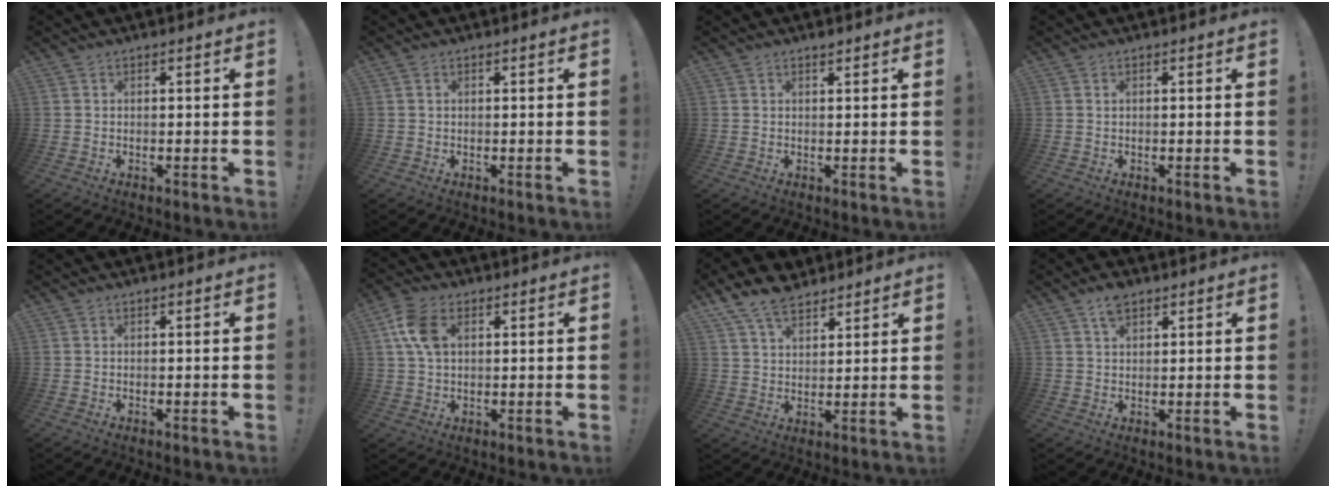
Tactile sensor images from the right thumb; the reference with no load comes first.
{"total": 0.5, "force": [0.2, 0.3, 0.4], "torque": [-0.012, 0.004, 0.005]}
{"total": 0.9, "force": [0.9, 0.2, 0.2], "torque": [0.011, -0.006, 0.013]}
{"total": 0.5, "force": [0.3, 0.2, 0.4], "torque": [-0.014, 0.005, 0.006]}
{"total": 0.0}
{"total": 9.3, "force": [2.6, 6.0, 6.6], "torque": [-0.141, 0.007, 0.051]}
{"total": 9.7, "force": [7.2, 5.1, 4.2], "torque": [-0.083, -0.030, 0.141]}
{"total": 4.4, "force": [2.6, 2.4, 2.5], "torque": [-0.037, -0.007, 0.047]}